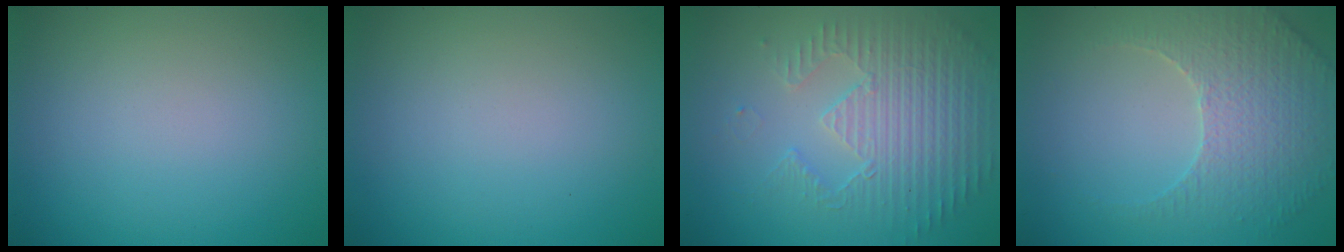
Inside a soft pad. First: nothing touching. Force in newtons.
{"total": 0.0}
{"total": 3.8, "press": 3.6, "slide": 1.2}
{"total": 3.8, "press": 3.6, "slide": 1.2}